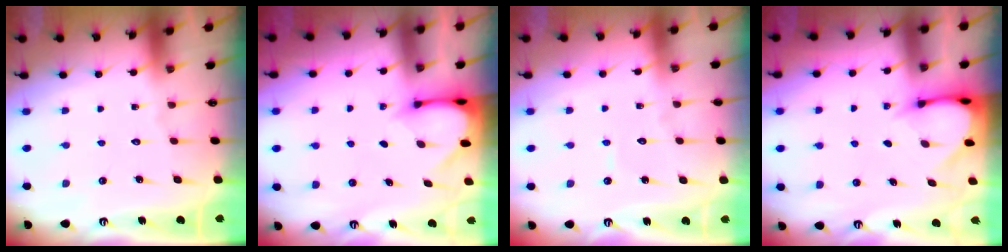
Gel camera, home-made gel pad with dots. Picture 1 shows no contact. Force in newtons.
{"total": 3.0, "press": 3.0, "slide": 0.3}
{"total": 3.7, "press": 3.7, "slide": 0.4}
{"total": 3.1, "press": 3.1, "slide": 0.2}